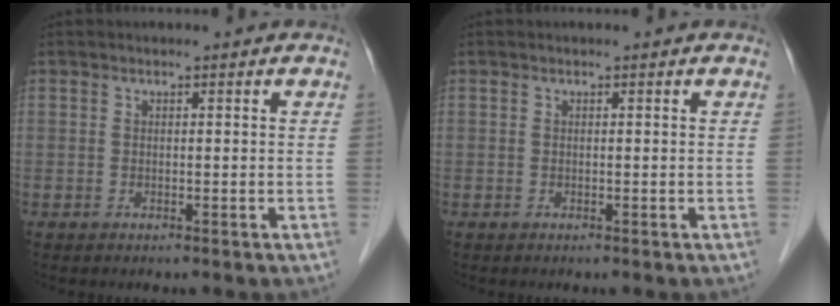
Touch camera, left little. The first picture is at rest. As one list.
[{"total": 0.0}]